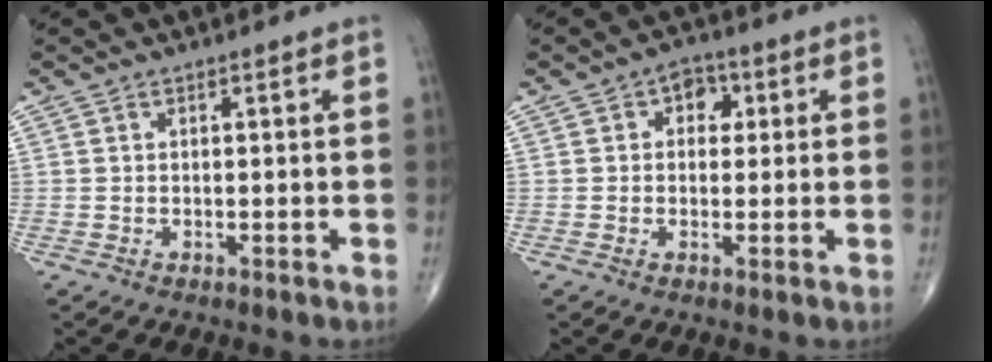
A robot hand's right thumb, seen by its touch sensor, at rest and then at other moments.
{"total": 4.5, "force": [1.1, 3.3, 2.9], "torque": [-0.014, 0.007, 0.008]}